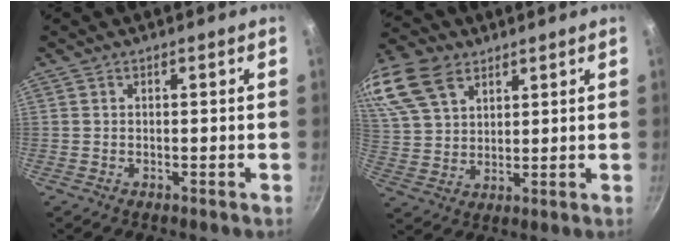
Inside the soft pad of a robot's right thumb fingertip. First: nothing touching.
{"total": 16.1, "force": [9.0, 10.2, 8.5], "torque": [-0.181, 0.004, 0.179]}